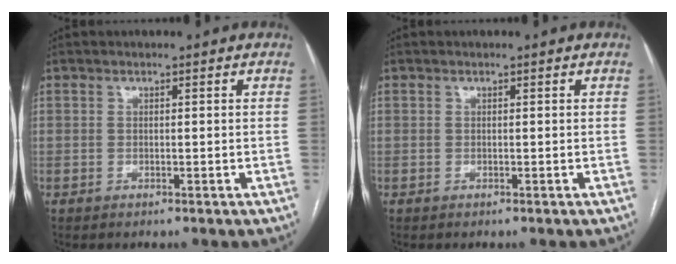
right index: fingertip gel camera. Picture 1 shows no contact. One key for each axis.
{"total": 0.0}